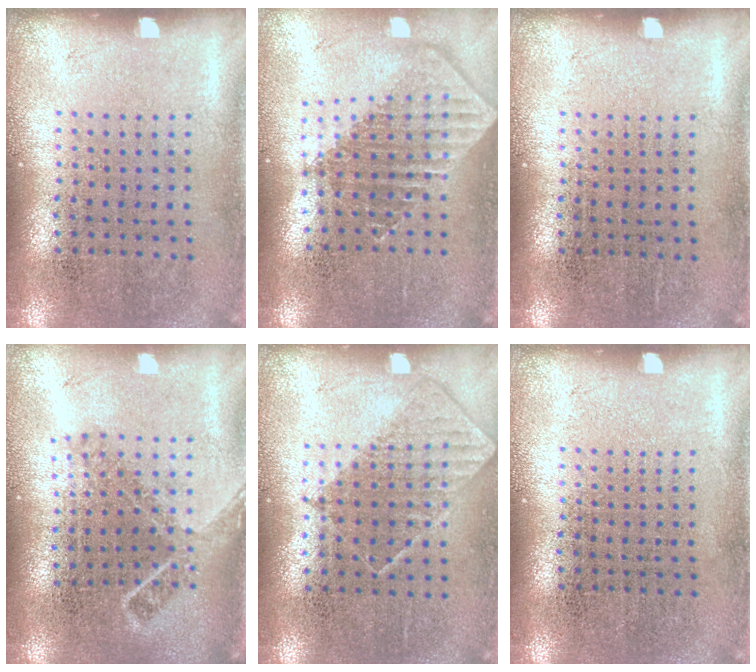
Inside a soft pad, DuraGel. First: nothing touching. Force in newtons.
{"total": 1.9, "press": 1.5, "slide": 1.1}
{"total": 0.0}
{"total": 1.8, "press": 1.3, "slide": 1.2}
{"total": 0.8, "press": 0.7, "slide": 0.3}
{"total": 0.0}